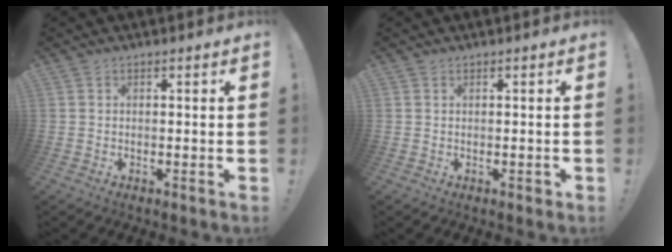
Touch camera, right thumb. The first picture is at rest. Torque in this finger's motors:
{"motor_torque": [-0.07, -0.03, 0.25, -0.30, -0.03]}